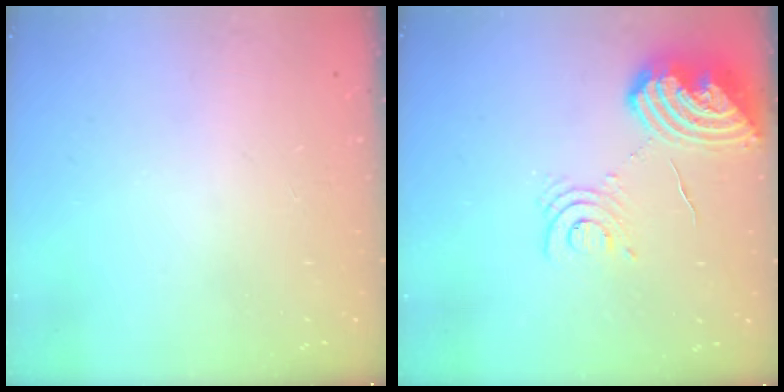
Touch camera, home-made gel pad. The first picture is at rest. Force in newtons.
{"total": 13.4, "press": 13.3, "slide": 1.7}